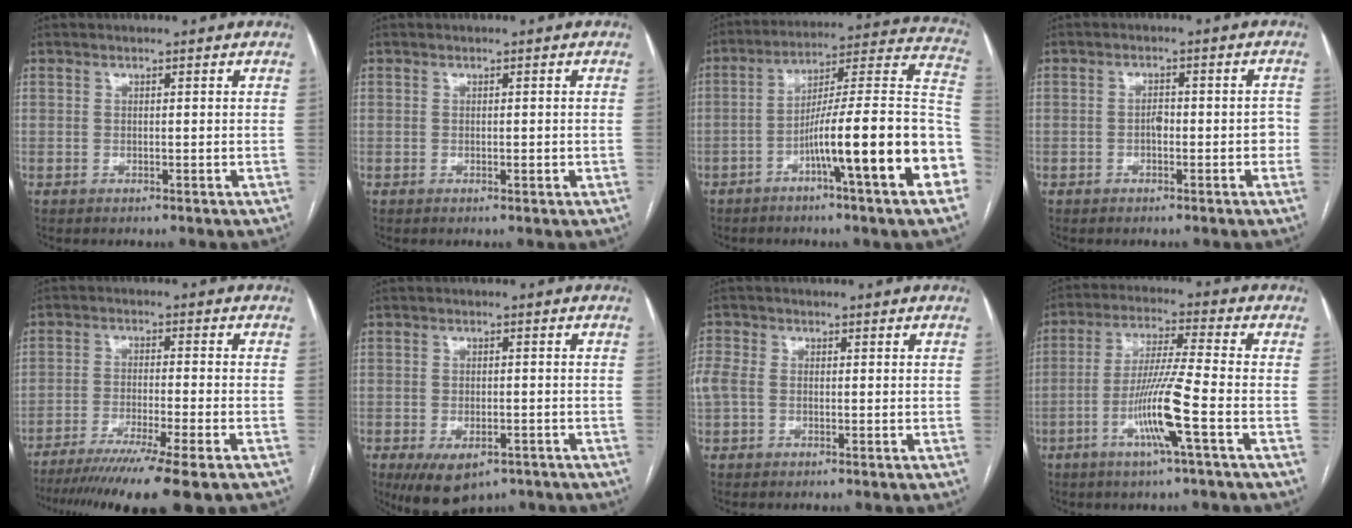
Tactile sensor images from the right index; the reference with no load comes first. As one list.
[{"total": 0.8, "force": [-0.1, 0.4, 0.7], "torque": [-0.007, 0.002, 0.002]}, {"total": 20.5, "force": [-7.0, 0.5, 19.3], "torque": [-0.218, 0.026, -0.105]}, {"total": 3.3, "force": [-0.8, 1.6, 2.7], "torque": [-0.027, 0.014, -0.010]}, {"total": 15.5, "force": [-11.9, -0.7, 9.9], "torque": [-0.144, -0.044, -0.186]}, {"total": 7.8, "force": [-4.9, 3.8, 4.7], "torque": [-0.077, -0.007, -0.069]}, {"total": 4.6, "force": [-0.1, 3.5, 3.0], "torque": [-0.096, 0.019, 0.001]}, {"total": 10.3, "force": [-3.8, -1.0, 9.6], "torque": [-0.188, -0.007, -0.073]}]